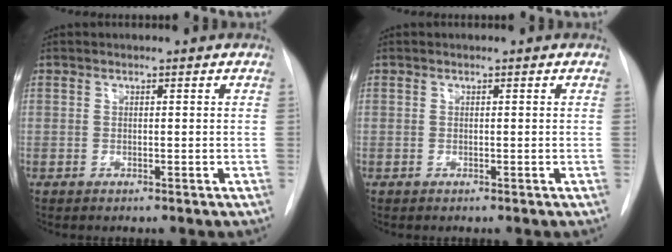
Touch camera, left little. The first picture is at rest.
{"total": 0.0}